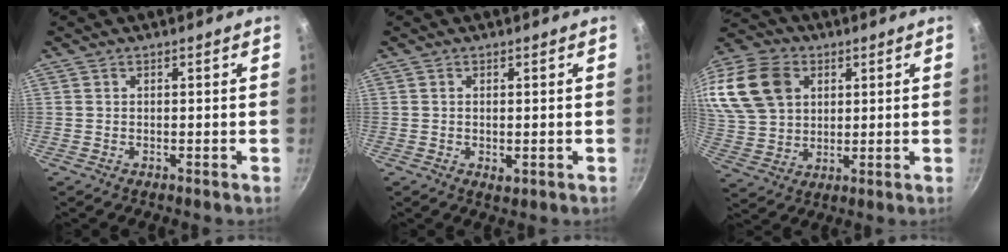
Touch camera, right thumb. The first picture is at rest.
{"total": 1.7, "force": [-0.2, 0.8, 1.5], "torque": [-0.024, -0.006, -0.001]}
{"total": 21.5, "force": [7.4, 16.0, 12.3], "torque": [-0.263, 0.014, 0.145]}